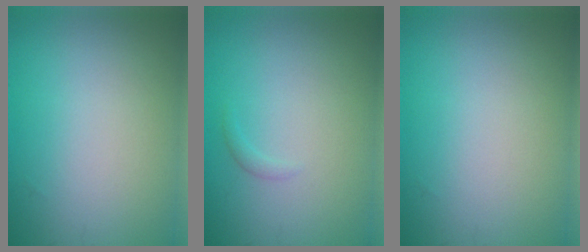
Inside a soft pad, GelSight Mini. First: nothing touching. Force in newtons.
{"total": 0.6, "press": 0.6, "slide": 0.0}
{"total": 0.0}